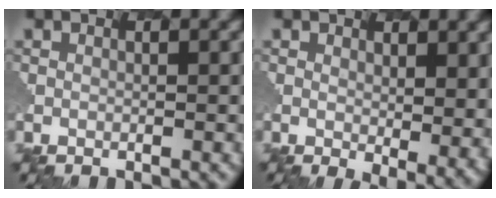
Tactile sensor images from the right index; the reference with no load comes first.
{"total": 3.4, "force": [0.0, 1.2, 3.2], "torque": [-0.052, -0.014, 0.006]}